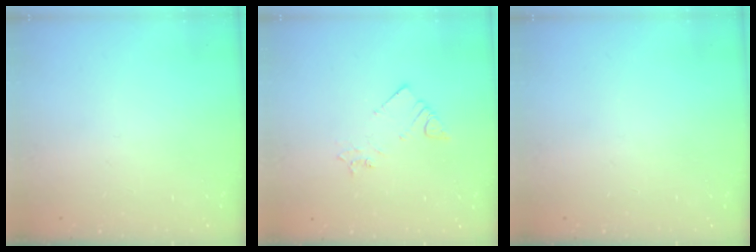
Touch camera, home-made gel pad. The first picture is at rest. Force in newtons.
{"total": 2.8, "press": 2.7, "slide": 0.5}
{"total": 0.0}